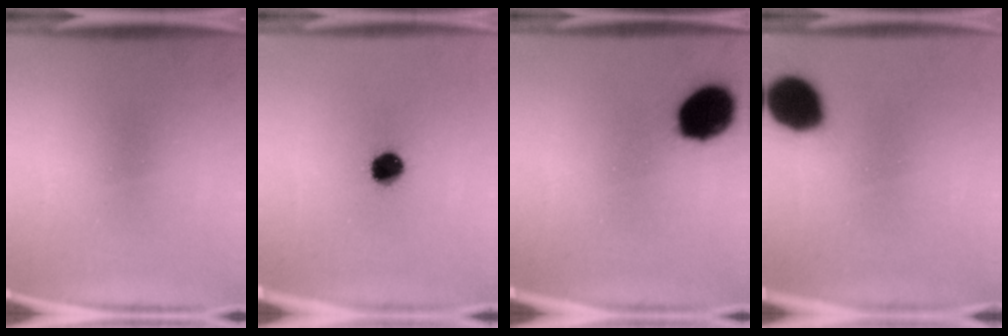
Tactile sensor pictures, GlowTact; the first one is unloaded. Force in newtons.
{"total": 6.5}
{"total": 13.8}
{"total": 13.7}